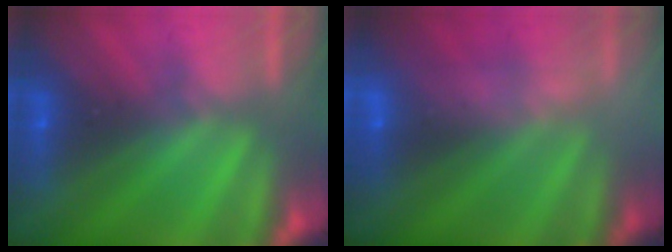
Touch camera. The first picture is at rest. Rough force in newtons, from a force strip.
{"total": 2.5}